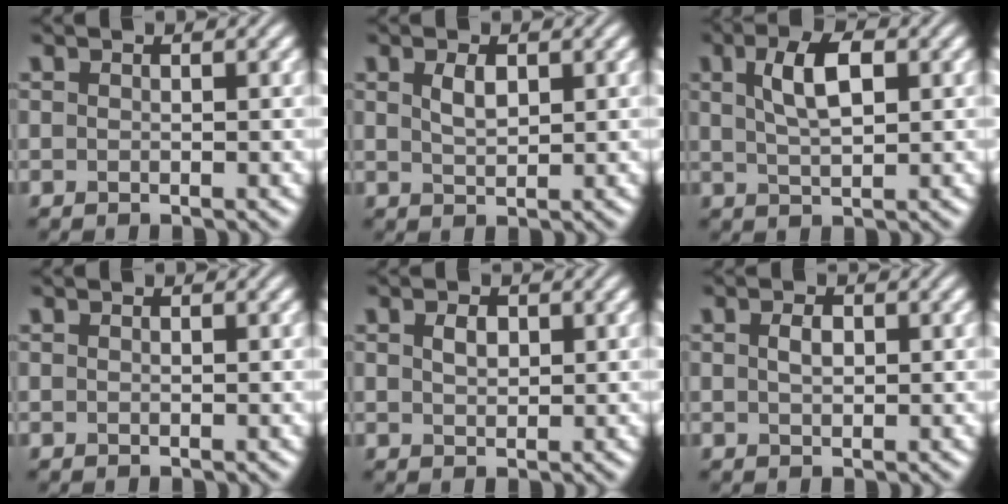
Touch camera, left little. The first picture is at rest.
{"total": 1.9, "force": [0.8, 0.9, 1.5], "torque": [-0.032, 0.000, 0.019]}
{"total": 4.2, "force": [1.3, 1.7, 3.6], "torque": [-0.072, 0.008, 0.023]}
{"total": 0.0}
{"total": 1.5, "force": [0.6, 0.9, 1.1], "torque": [-0.020, 0.002, 0.012]}
{"total": 1.4, "force": [0.3, 0.8, 1.1], "torque": [-0.023, 0.002, 0.005]}